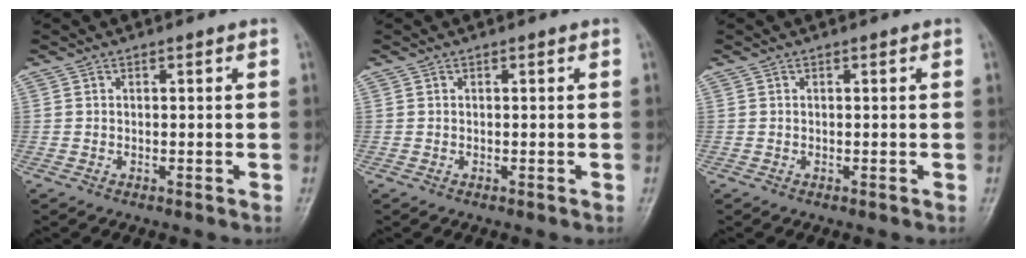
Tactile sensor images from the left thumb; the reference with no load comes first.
{"total": 0.0}
{"total": 0.0}